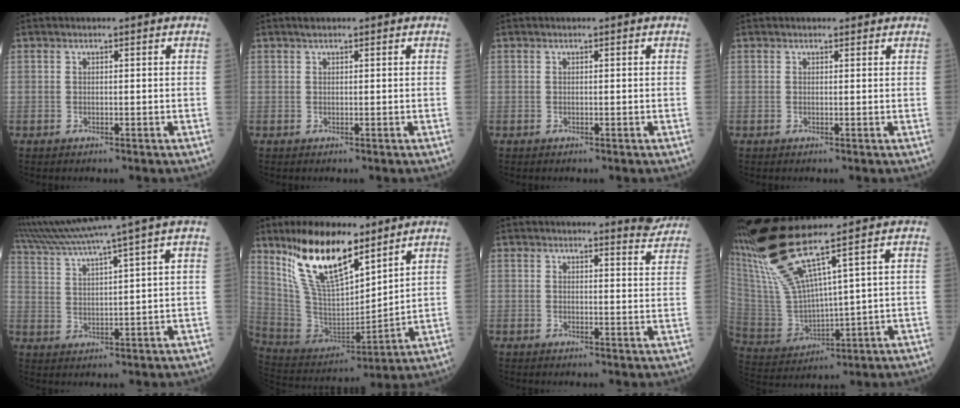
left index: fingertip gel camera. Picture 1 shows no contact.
{"total": 0.9, "force": [0.8, 0.3, 0.4], "torque": [-0.014, 0.009, 0.014]}
{"total": 0.0}
{"total": 0.9, "force": [0.8, 0.5, 0.0], "torque": [-0.006, 0.002, 0.008]}
{"total": 13.1, "force": [10.9, -2.9, 6.6], "torque": [-0.124, -0.006, 0.179]}
{"total": 15.9, "force": [11.0, 4.8, 10.5], "torque": [-0.196, -0.005, 0.218]}
{"total": 3.5, "force": [3.5, 0.2, -0.4], "torque": [0.005, -0.031, 0.023]}
{"total": 11.5, "force": [8.8, -1.5, 7.3], "torque": [-0.171, -0.010, 0.190]}